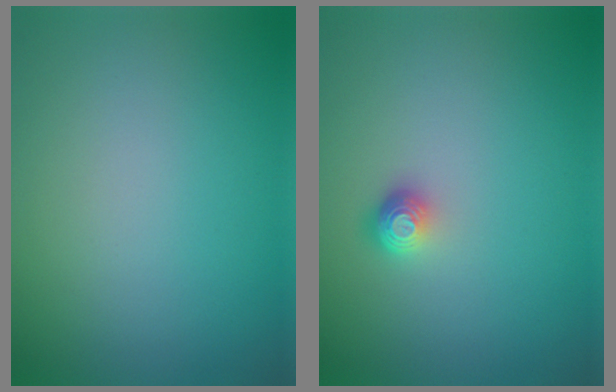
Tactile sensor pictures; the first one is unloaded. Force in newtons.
{"total": 1.6, "press": 1.2, "slide": 1.1}